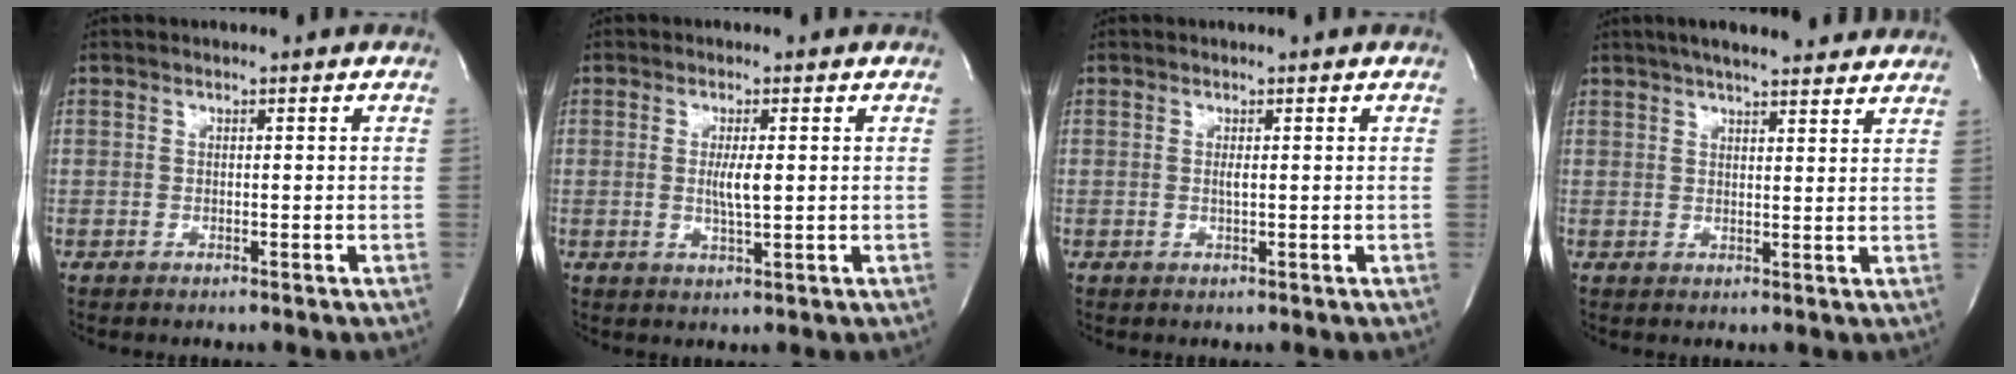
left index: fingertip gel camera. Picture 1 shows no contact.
{"total": 3.2, "force": [-0.2, 0.3, 3.2], "torque": [-0.062, -0.008, -0.002]}
{"total": 0.7, "force": [-0.2, 0.0, 0.7], "torque": [-0.017, -0.006, -0.004]}
{"total": 13.6, "force": [11.7, 2.2, 6.5], "torque": [-0.096, 0.031, 0.151]}